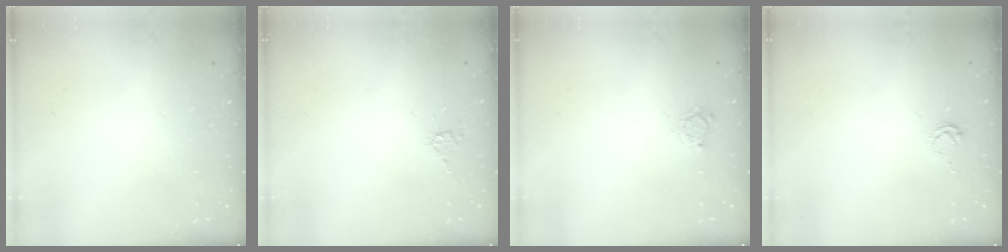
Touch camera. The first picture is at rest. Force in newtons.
{"total": 3.6, "press": 3.6, "slide": 0.4}
{"total": 2.9, "press": 2.9, "slide": 0.3}
{"total": 3.4, "press": 3.4, "slide": 0.4}